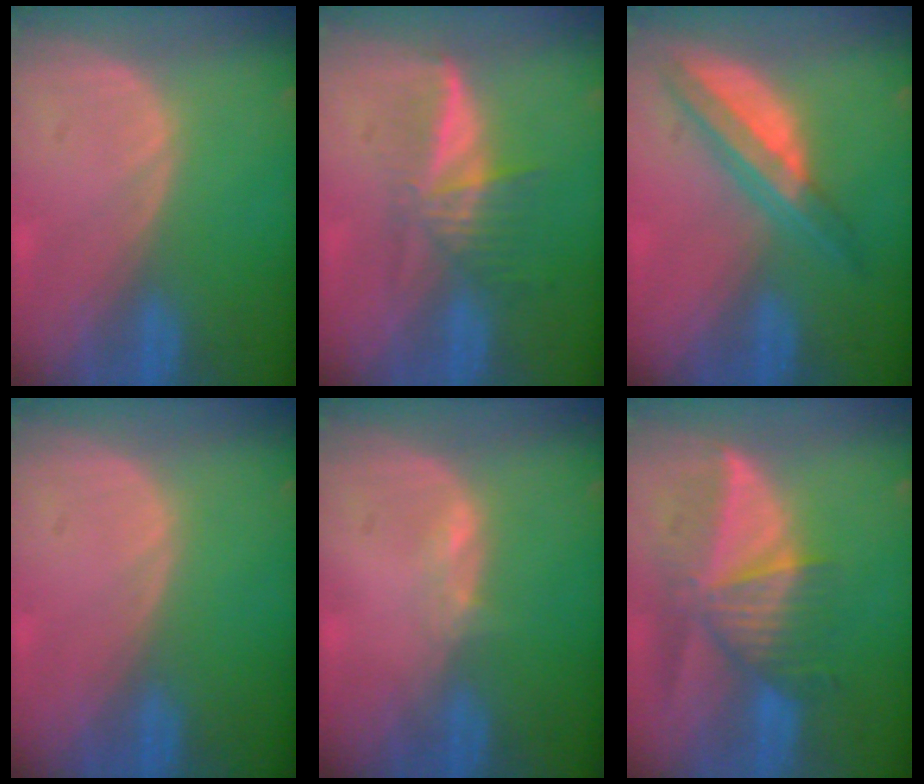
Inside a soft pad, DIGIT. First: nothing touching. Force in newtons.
{"total": 6.0, "press": 5.5, "slide": 2.4}
{"total": 6.6, "press": 5.8, "slide": 3.1}
{"total": 0.0}
{"total": 1.3, "press": 1.2, "slide": 0.5}
{"total": 8.7, "press": 8.0, "slide": 3.5}